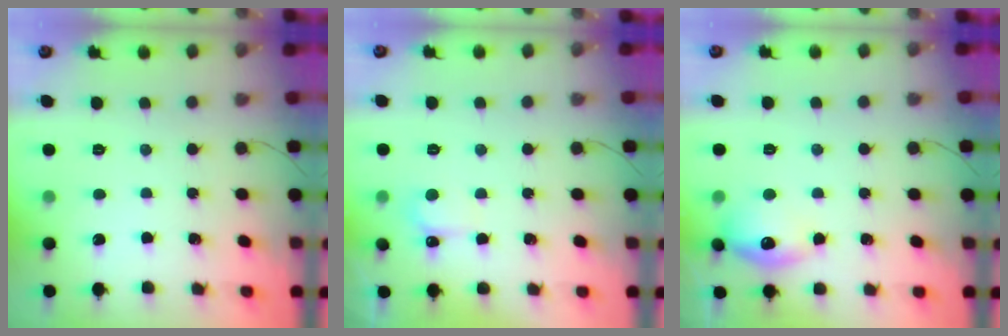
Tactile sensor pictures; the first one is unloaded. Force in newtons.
{"total": 5.1, "press": 4.9, "slide": 1.3}
{"total": 11.8, "press": 11.8, "slide": 0.6}